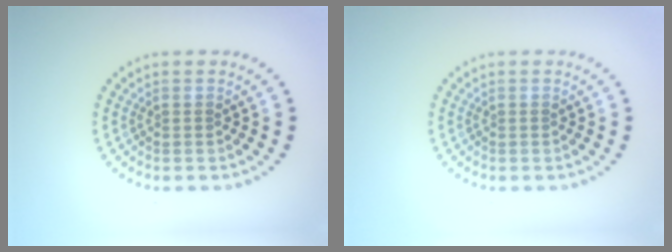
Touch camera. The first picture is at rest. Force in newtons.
{"total": 0.0}